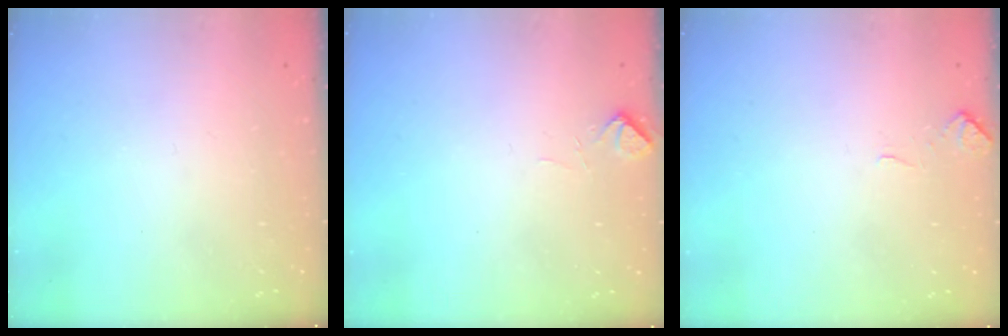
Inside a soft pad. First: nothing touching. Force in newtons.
{"total": 2.7, "press": 2.6, "slide": 0.6}
{"total": 0.0}